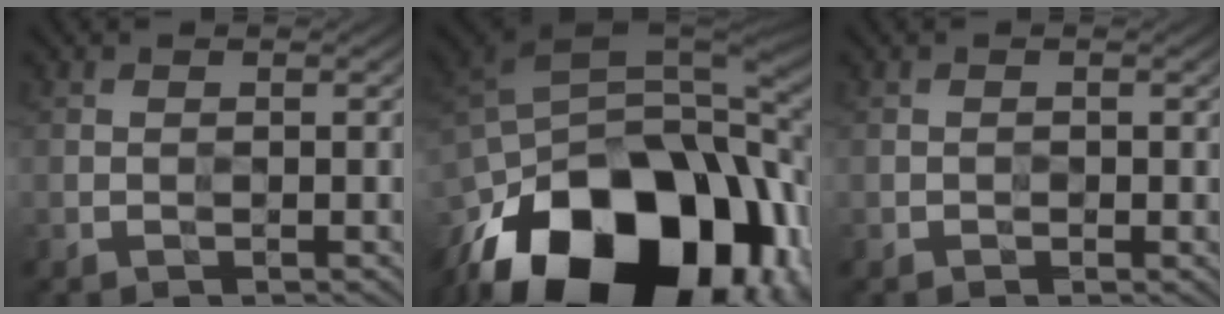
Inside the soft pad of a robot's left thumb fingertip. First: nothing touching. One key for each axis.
{"total": 21.2, "fx": -9.9, "fy": 12.6, "fz": 13.9, "tx": -0.269, "ty": -0.022, "tz": -0.153}
{"total": 0.0}